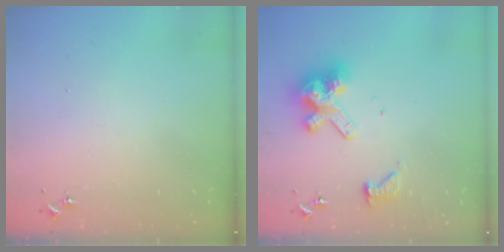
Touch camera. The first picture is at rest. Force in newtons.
{"total": 14.1, "press": 14.0, "slide": 1.6}